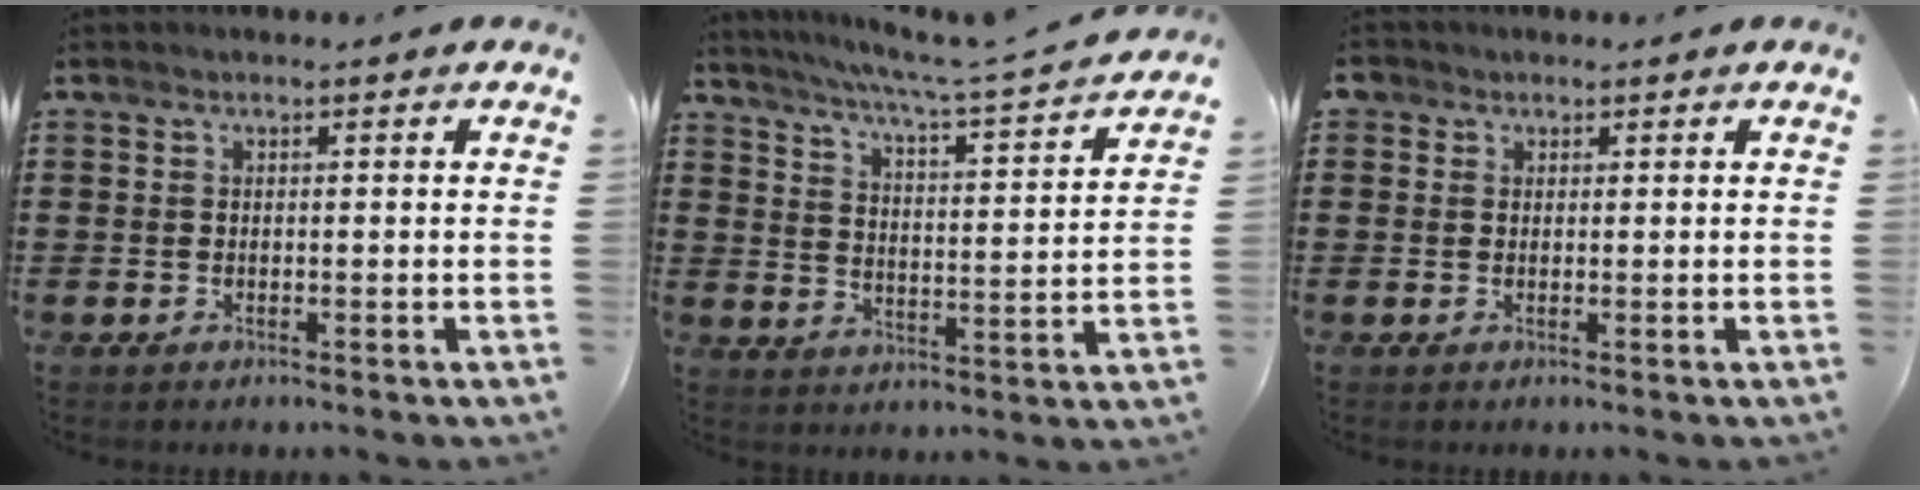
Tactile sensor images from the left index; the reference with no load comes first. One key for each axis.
{"total": 5.6, "fx": 5.1, "fy": -1.1, "fz": 2.1, "tx": -0.064, "ty": -0.043, "tz": 0.078}
{"total": 1.2, "fx": 0.6, "fy": 1.0, "fz": 0.2, "tx": -0.009, "ty": 0.007, "tz": 0.012}